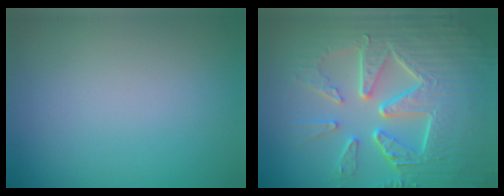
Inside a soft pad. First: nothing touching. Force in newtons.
{"total": 10.0, "press": 6.7, "slide": 7.4}